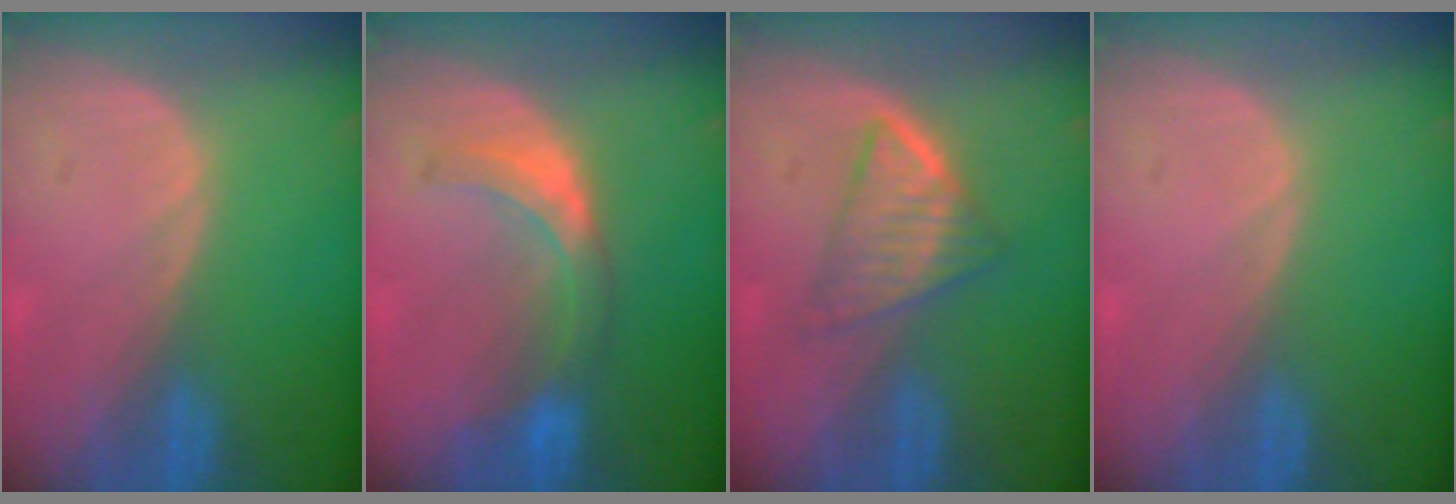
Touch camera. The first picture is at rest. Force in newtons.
{"total": 5.9, "press": 5.8, "slide": 1.0}
{"total": 5.3, "press": 5.0, "slide": 1.8}
{"total": 0.0}